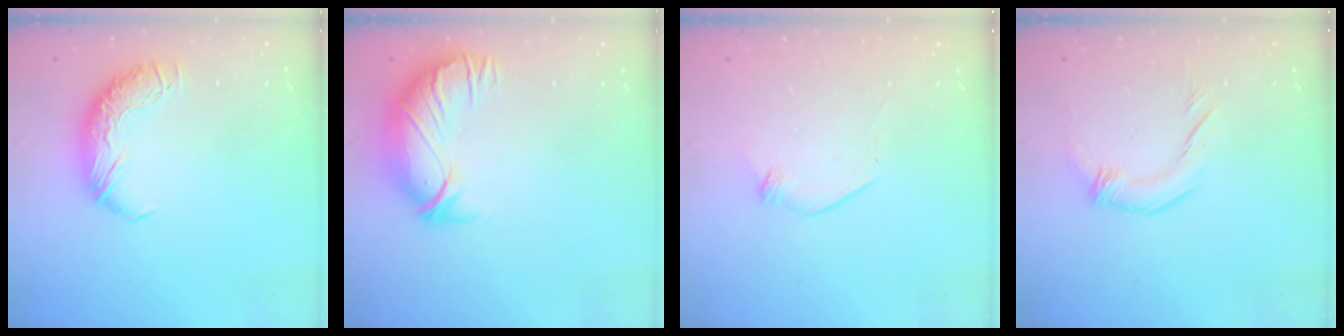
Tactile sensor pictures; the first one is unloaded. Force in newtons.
{"total": 2.9, "press": 0.4, "slide": 2.9}
{"total": 6.2, "press": 6.1, "slide": 1.0}
{"total": 1.5, "press": 1.2, "slide": 0.8}